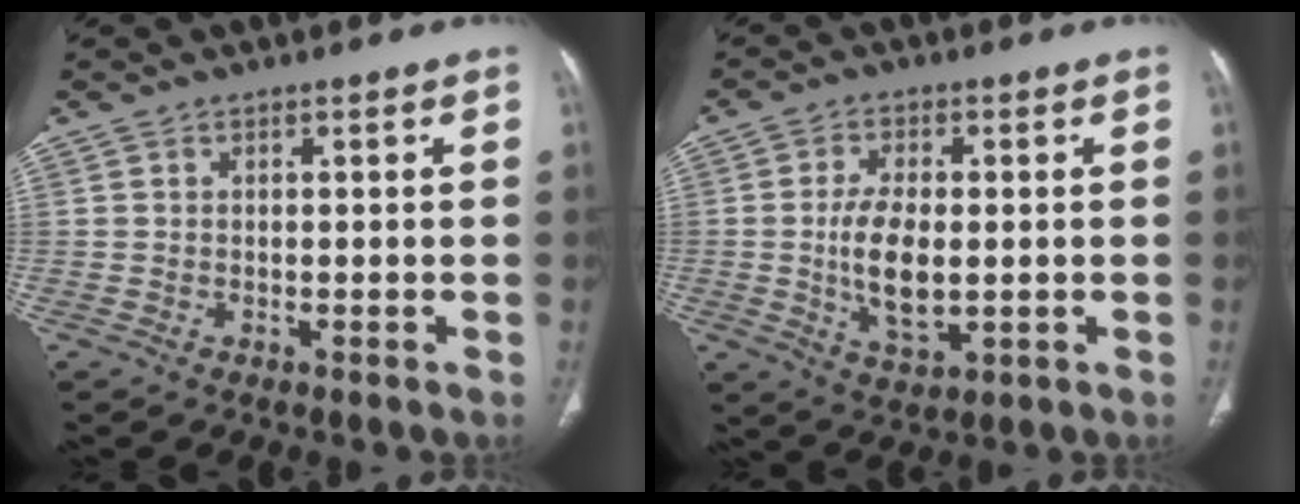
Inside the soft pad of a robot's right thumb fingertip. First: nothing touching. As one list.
[{"total": 9.1, "force": [-0.6, 4.5, 7.9], "torque": [-0.147, -0.008, -0.006]}]